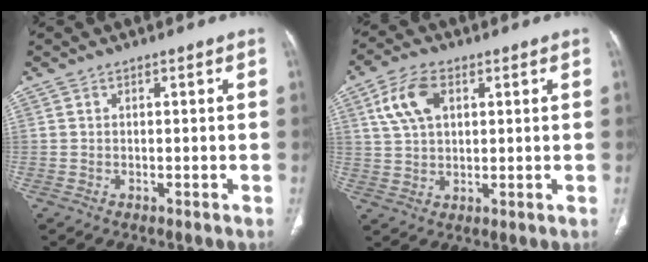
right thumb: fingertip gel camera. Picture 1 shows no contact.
{"total": 8.4, "force": [3.1, 5.0, 6.0], "torque": [-0.116, 0.003, 0.060]}